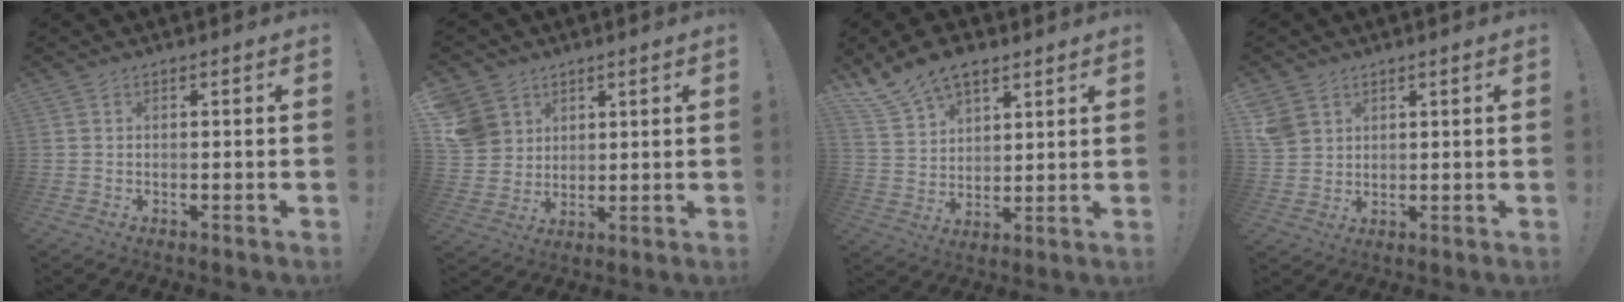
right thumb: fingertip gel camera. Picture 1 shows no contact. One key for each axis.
{"total": 9.8, "fx": 4.3, "fy": 8.4, "fz": 2.4, "tx": -0.042, "ty": -0.023, "tz": 0.091}
{"total": 12.0, "fx": 9.0, "fy": 6.4, "fz": 4.7, "tx": -0.092, "ty": -0.056, "tz": 0.174}
{"total": 5.8, "fx": 3.3, "fy": 4.4, "fz": 1.7, "tx": -0.033, "ty": -0.010, "tz": 0.069}